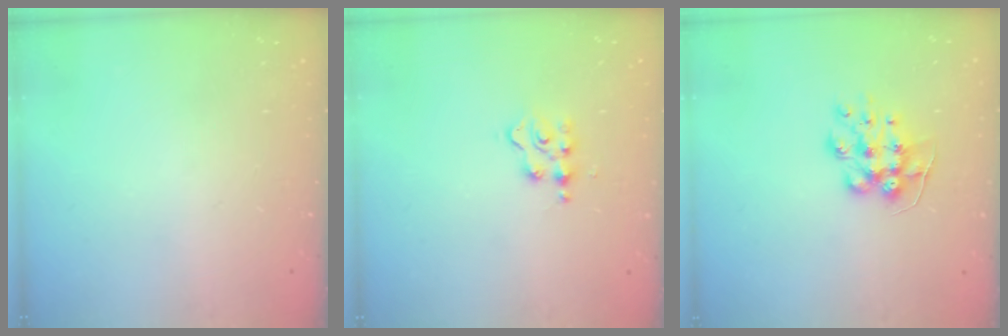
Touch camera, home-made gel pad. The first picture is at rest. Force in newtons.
{"total": 3.0, "press": 3.0, "slide": 0.4}
{"total": 10.4, "press": 10.4, "slide": 0.8}